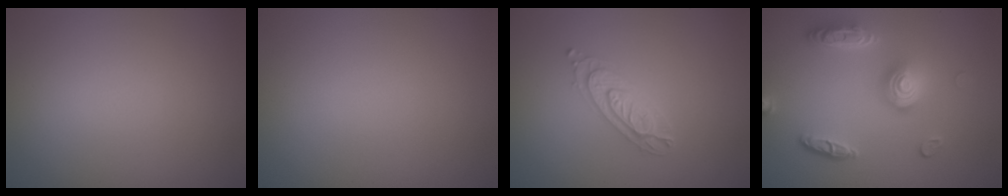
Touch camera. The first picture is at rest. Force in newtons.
{"total": 0.0}
{"total": 2.2, "press": 2.1, "slide": 0.4}
{"total": 5.1, "press": 3.7, "slide": 3.5}